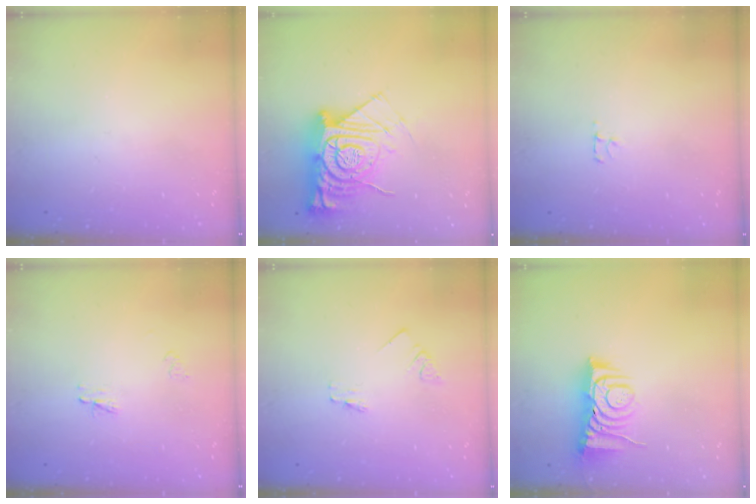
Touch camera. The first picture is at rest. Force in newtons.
{"total": 17.8, "press": 17.7, "slide": 1.6}
{"total": 2.7, "press": 2.7, "slide": 0.3}
{"total": 2.3, "press": 2.2, "slide": 0.2}
{"total": 0.0}
{"total": 7.7, "press": 7.7, "slide": 0.7}